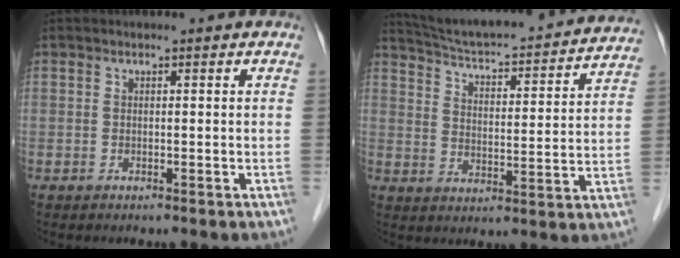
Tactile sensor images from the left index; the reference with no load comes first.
{"total": 25.3, "force": [23.4, 3.2, 9.0], "torque": [-0.145, -0.023, 0.307]}